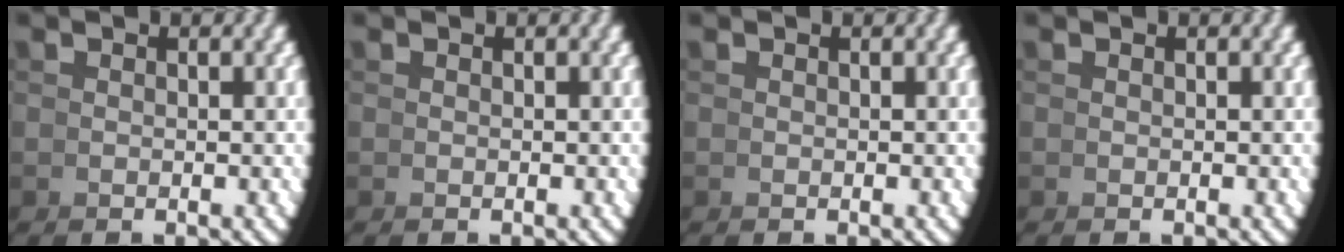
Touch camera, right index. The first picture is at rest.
{"total": 0.0}
{"total": 0.0}
{"total": 0.0}